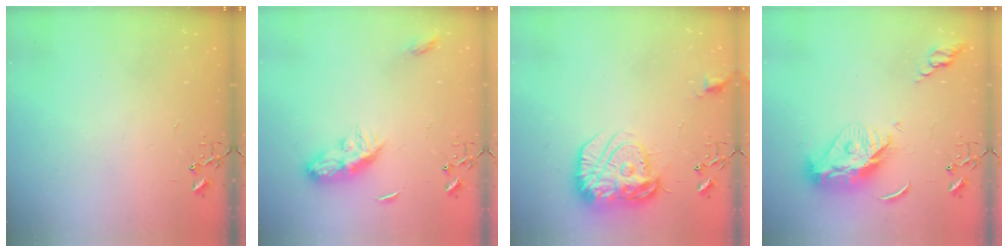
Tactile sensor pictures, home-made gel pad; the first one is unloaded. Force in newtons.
{"total": 8.8, "press": 8.8, "slide": 0.0}
{"total": 17.7, "press": 17.6, "slide": 1.4}
{"total": 13.4, "press": 13.4, "slide": 1.2}